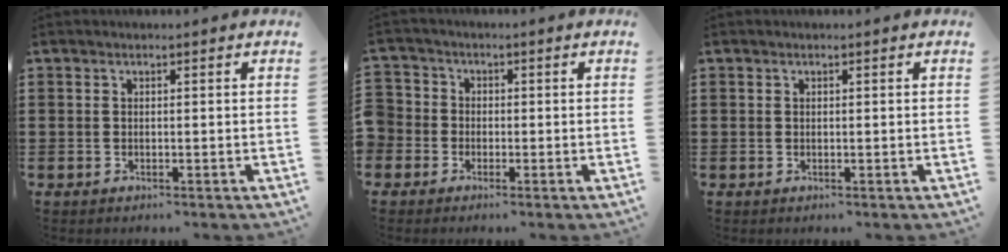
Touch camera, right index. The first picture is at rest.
{"total": 2.7, "force": [-1.3, 2.4, 0.2], "torque": [-0.024, 0.004, -0.035]}
{"total": 0.0}